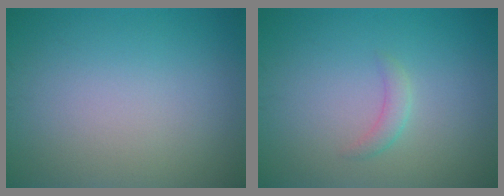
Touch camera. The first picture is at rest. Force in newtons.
{"total": 1.3, "press": 1.3, "slide": 0.0}